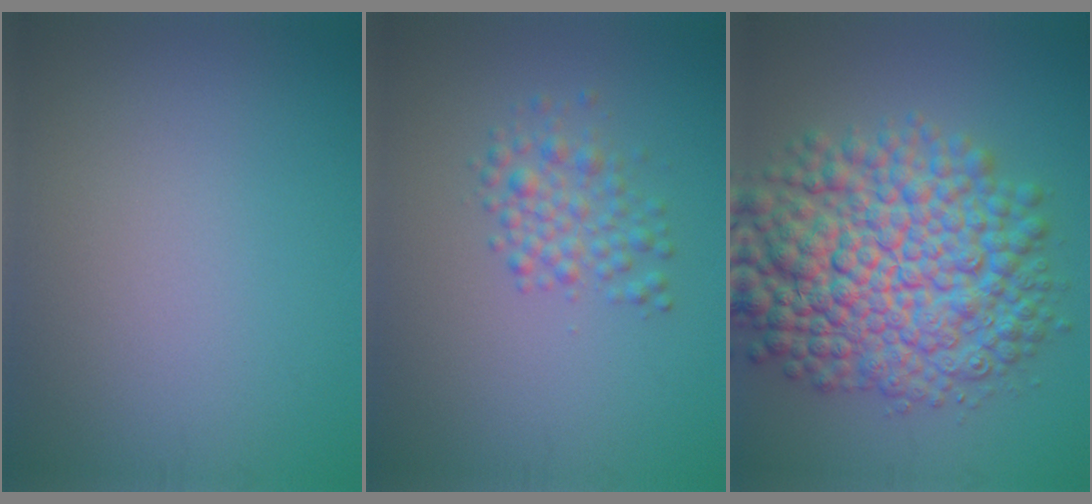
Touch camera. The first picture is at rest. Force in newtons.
{"total": 2.7, "press": 2.7, "slide": 0.1}
{"total": 12.5, "press": 12.5, "slide": 0.2}